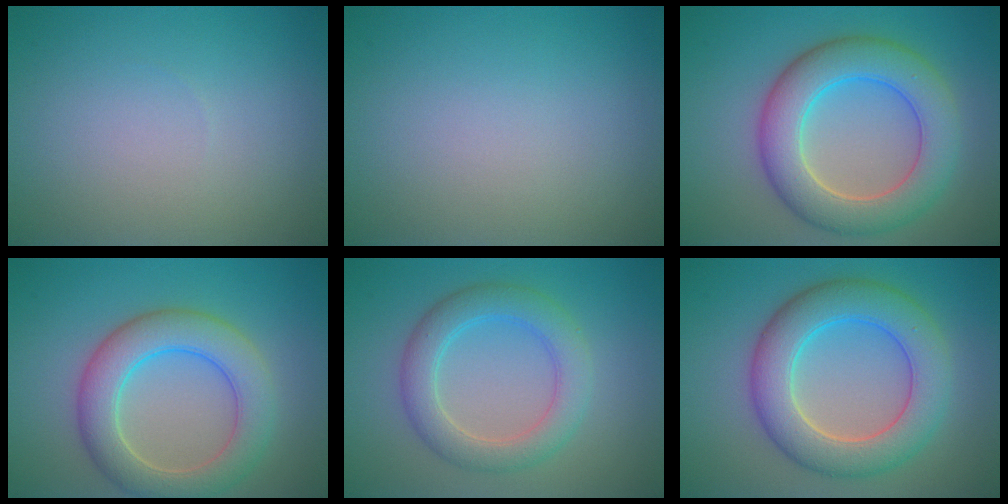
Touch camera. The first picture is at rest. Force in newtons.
{"total": 0.0}
{"total": 7.5, "press": 7.5, "slide": 0.6}
{"total": 6.4, "press": 6.4, "slide": 0.3}
{"total": 4.5, "press": 4.5, "slide": 0.3}
{"total": 7.4, "press": 7.4, "slide": 0.4}